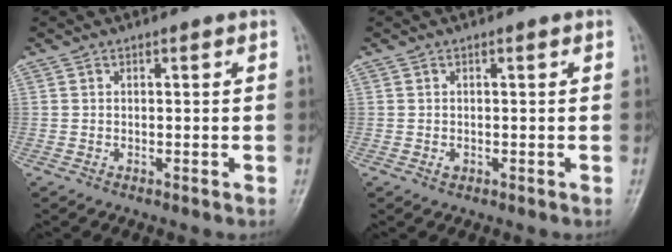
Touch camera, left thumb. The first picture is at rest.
{"total": 0.9, "force": [0.0, 0.6, 0.7], "torque": [-0.005, 0.000, 0.002]}